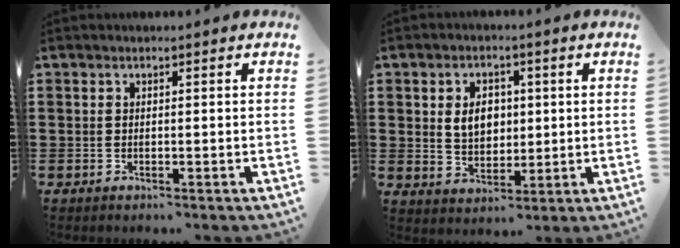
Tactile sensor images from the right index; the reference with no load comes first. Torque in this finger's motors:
{"motor_torque": [0.39, 0.25, 0.55, 0.07]}